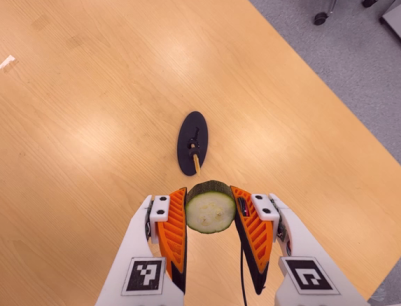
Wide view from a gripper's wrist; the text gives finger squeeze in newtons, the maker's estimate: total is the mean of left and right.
{"total": 10.8, "left": 10.3, "right": 11.4}